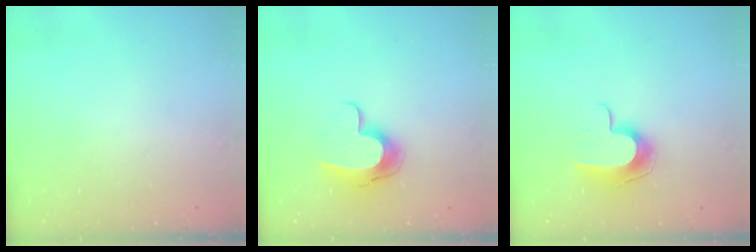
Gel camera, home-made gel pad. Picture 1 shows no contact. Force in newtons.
{"total": 11.2, "press": 11.2, "slide": 1.1}
{"total": 9.9, "press": 9.9, "slide": 0.3}